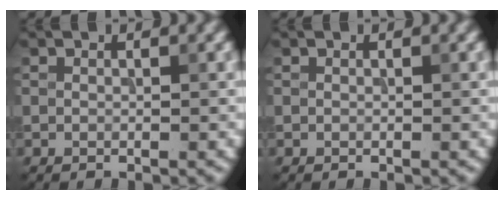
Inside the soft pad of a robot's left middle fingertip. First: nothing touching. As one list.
[{"total": 0.0}]